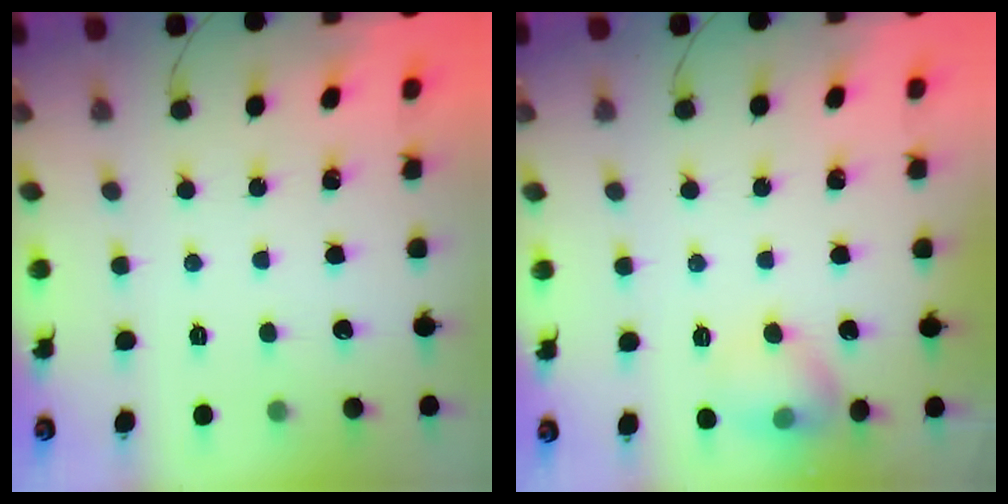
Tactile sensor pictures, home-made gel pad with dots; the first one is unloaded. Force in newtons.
{"total": 8.9, "press": 8.8, "slide": 1.2}